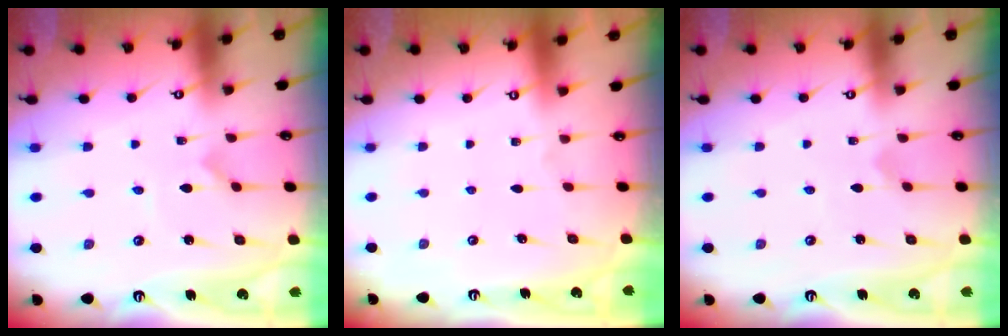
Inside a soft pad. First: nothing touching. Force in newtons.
{"total": 0.0}
{"total": 0.8, "press": 0.8, "slide": 0.0}